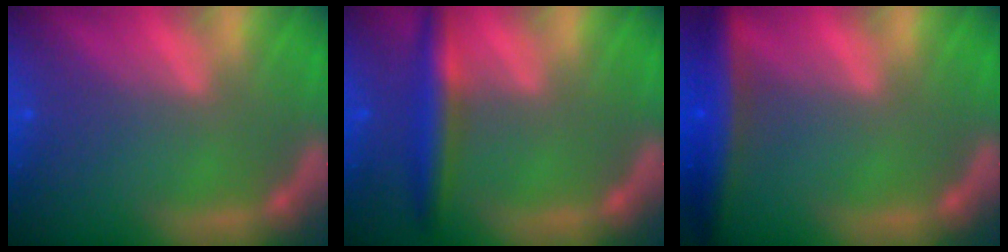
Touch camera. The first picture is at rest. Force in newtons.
{"total": 4.0}
{"total": 5.5}